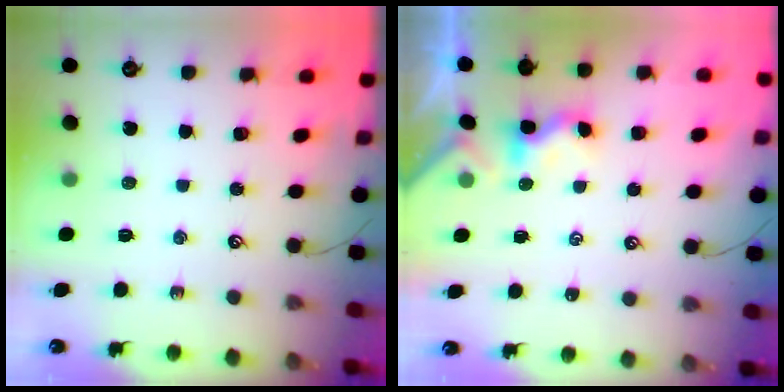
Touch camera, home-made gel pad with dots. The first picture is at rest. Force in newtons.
{"total": 1.2, "press": 1.1, "slide": 0.5}